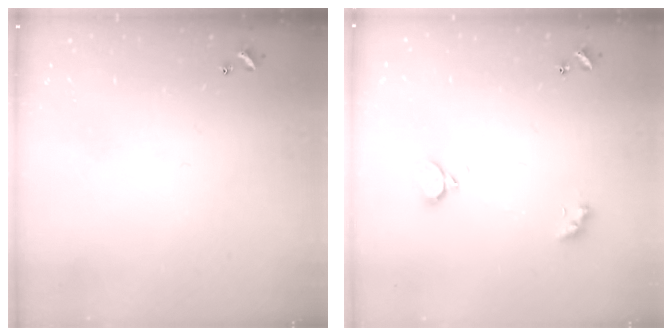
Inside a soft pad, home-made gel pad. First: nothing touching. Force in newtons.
{"total": 2.9, "press": 2.9, "slide": 0.6}